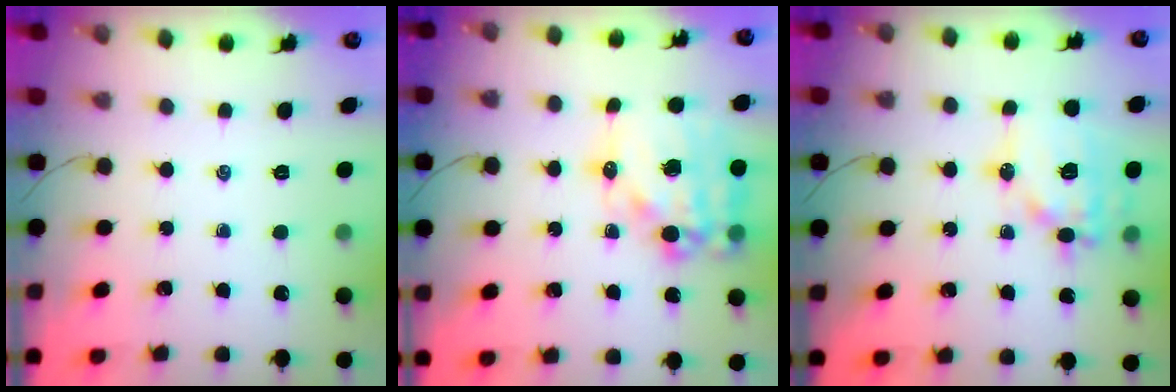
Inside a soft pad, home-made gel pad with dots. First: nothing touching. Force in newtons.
{"total": 18.0, "press": 17.5, "slide": 3.9}
{"total": 14.7, "press": 14.5, "slide": 2.3}